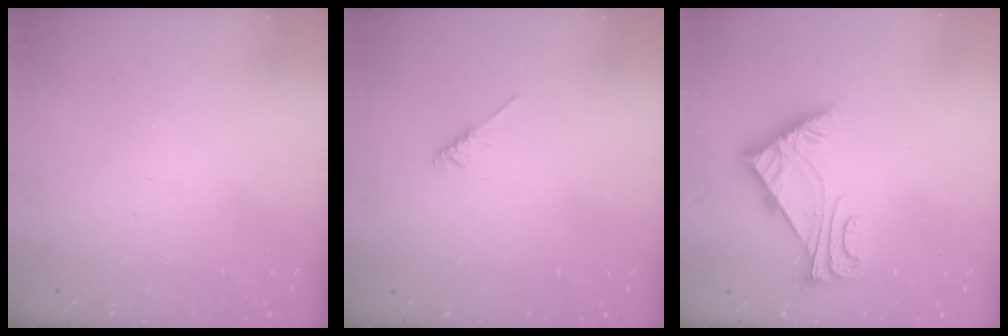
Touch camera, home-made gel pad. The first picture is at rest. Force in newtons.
{"total": 3.3, "press": 3.2, "slide": 0.6}
{"total": 6.0, "press": 5.9, "slide": 0.5}